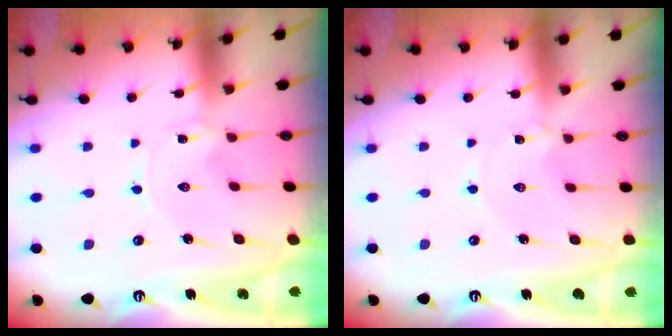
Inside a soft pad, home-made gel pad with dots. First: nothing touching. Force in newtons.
{"total": 1.0, "press": 1.0, "slide": 0.2}